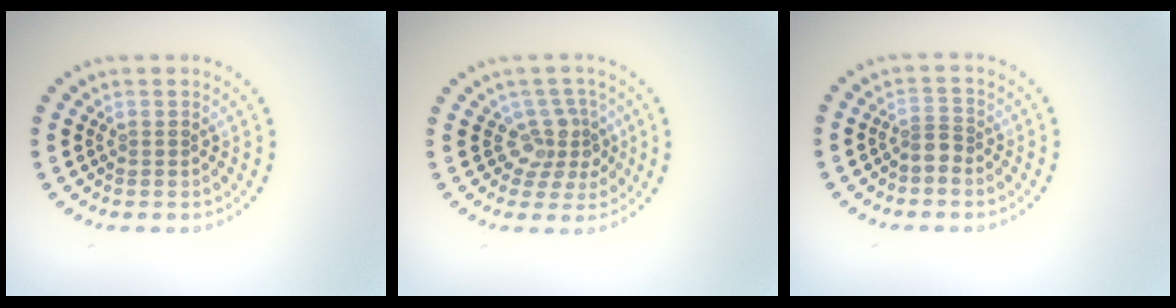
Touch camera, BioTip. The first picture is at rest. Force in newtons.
{"total": 3.0, "press": 2.2, "slide": 2.1}
{"total": 1.2, "press": 0.9, "slide": 0.8}